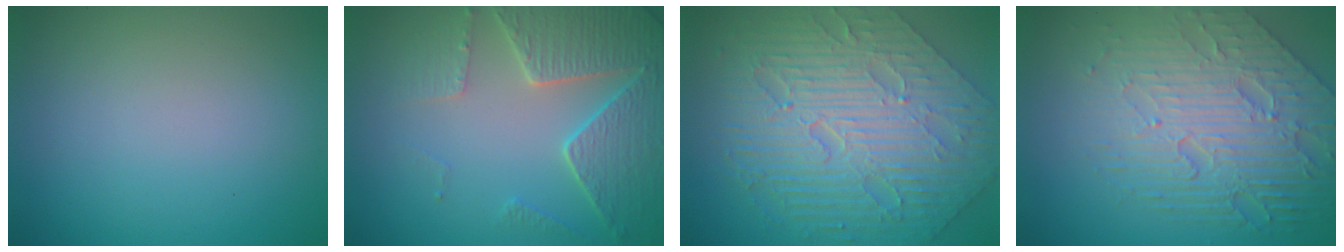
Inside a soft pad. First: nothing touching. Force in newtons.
{"total": 5.7, "press": 4.9, "slide": 3.0}
{"total": 10.4, "press": 7.1, "slide": 7.6}
{"total": 8.4, "press": 5.7, "slide": 6.2}